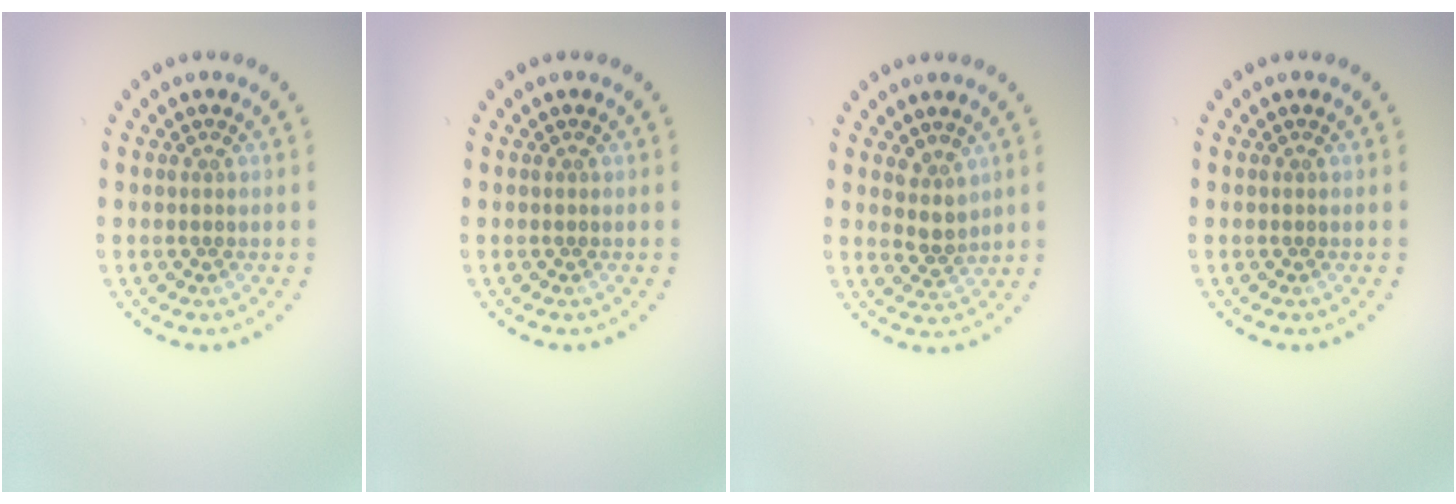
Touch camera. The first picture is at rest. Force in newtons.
{"total": 0.0}
{"total": 2.3, "press": 1.8, "slide": 1.4}
{"total": 0.0}